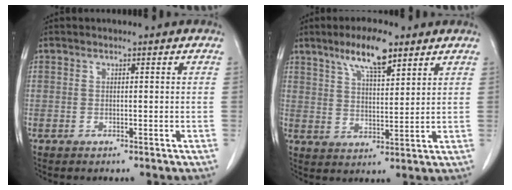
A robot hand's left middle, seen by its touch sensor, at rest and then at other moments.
{"total": 8.4, "force": [5.6, 1.8, 5.9], "torque": [-0.110, 0.005, 0.101]}